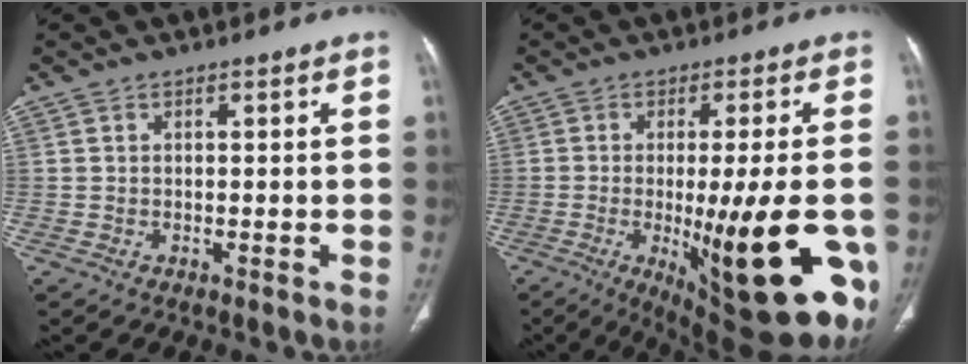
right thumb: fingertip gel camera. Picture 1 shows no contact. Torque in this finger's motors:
{"motor_torque": [-0.06, 1.64, 2.14, -0.63, 0.16]}